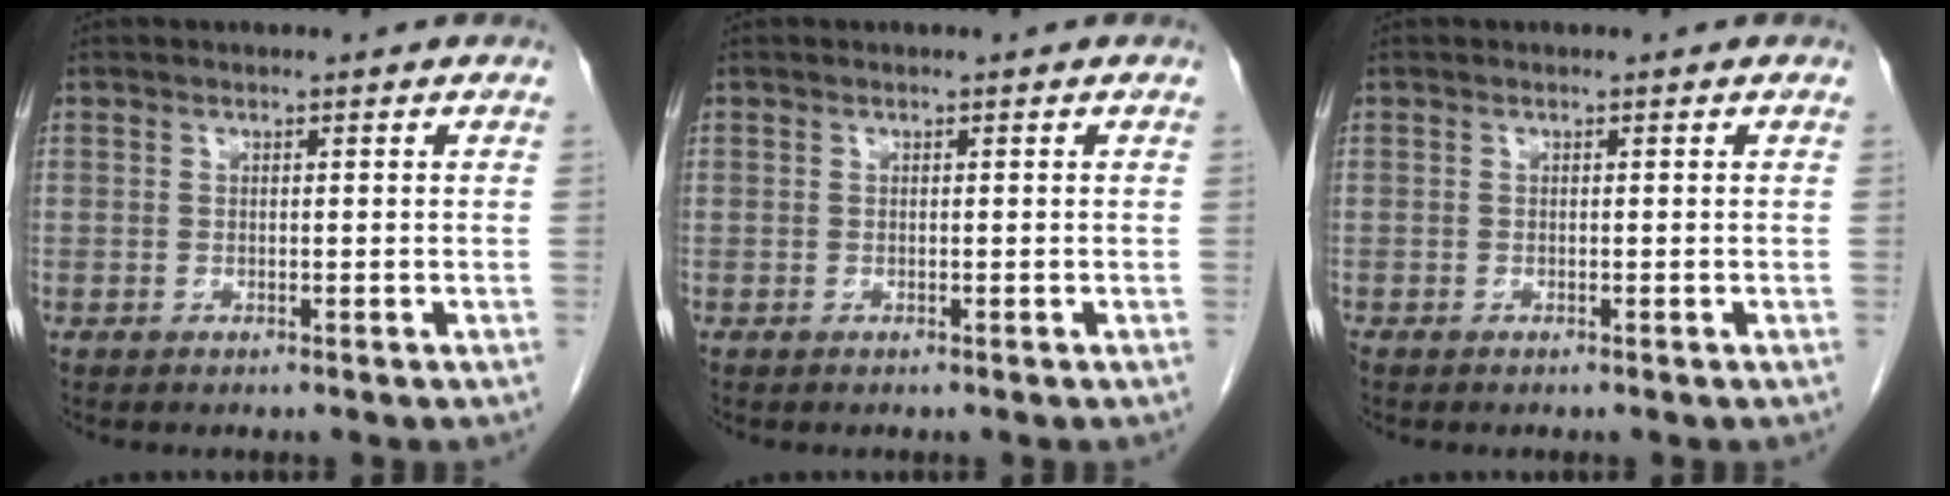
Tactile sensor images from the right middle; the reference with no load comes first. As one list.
[{"total": 0.0}, {"total": 0.0}]